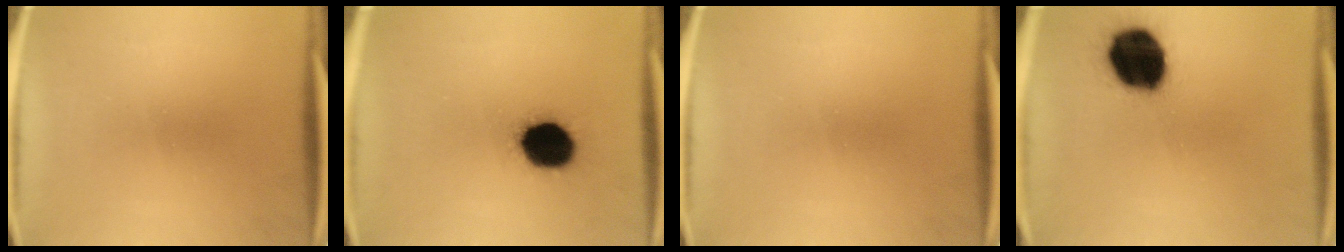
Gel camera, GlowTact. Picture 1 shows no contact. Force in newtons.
{"total": 14.2}
{"total": 0.0}
{"total": 19.6}